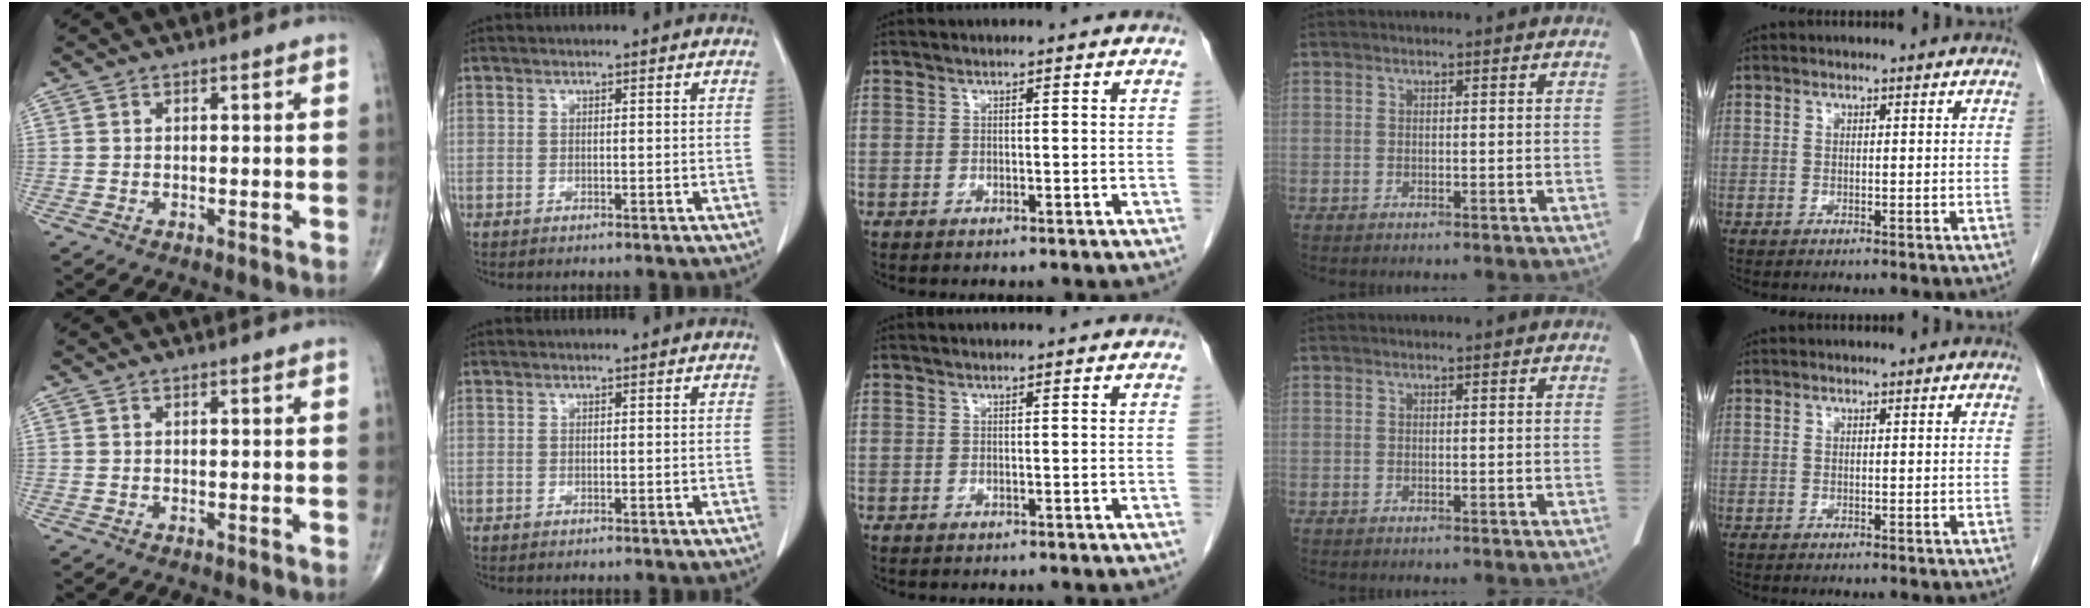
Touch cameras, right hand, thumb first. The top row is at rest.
{}